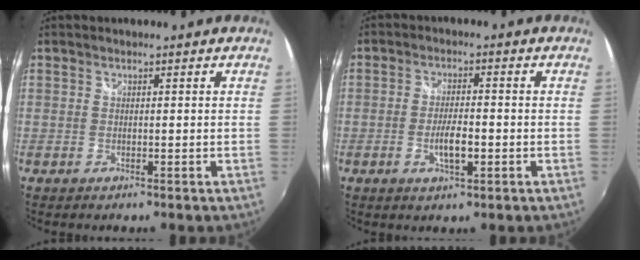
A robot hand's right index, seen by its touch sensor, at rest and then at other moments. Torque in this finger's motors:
{"motor_torque": [0.03, 0.06, 0.31, 0.03]}